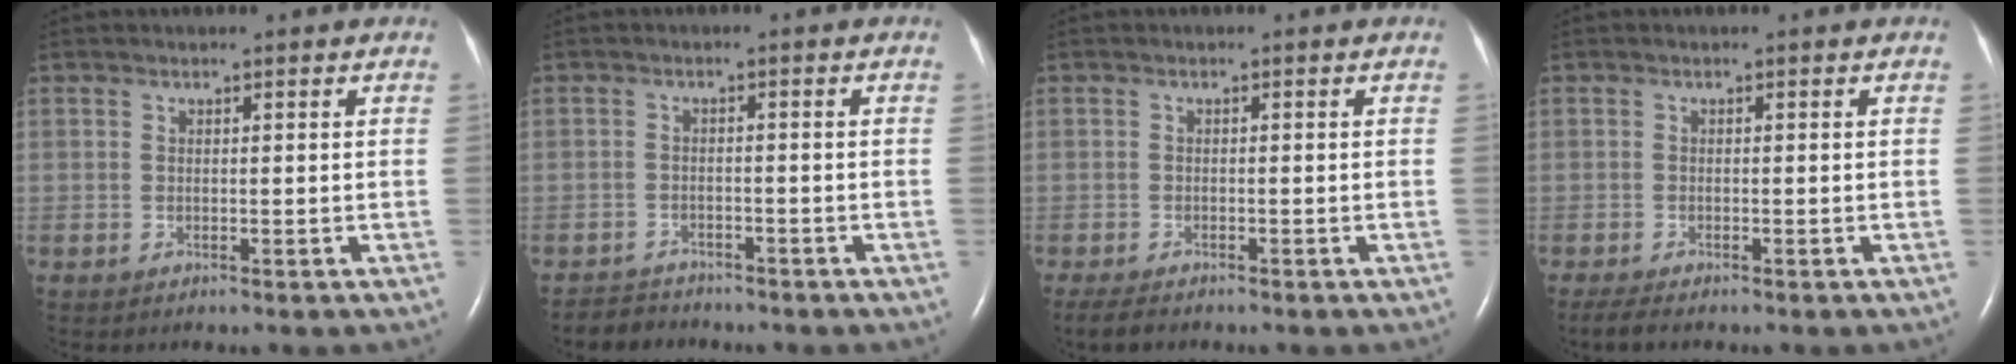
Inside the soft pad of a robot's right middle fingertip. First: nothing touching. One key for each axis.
{"total": 3.2, "fx": -3.0, "fy": 0.9, "fz": -0.6, "tx": 0.004, "ty": -0.007, "tz": -0.053}
{"total": 3.0, "fx": -2.4, "fy": 0.8, "fz": 1.5, "tx": -0.034, "ty": -0.010, "tz": -0.036}
{"total": 2.1, "fx": -1.7, "fy": 0.2, "fz": 1.2, "tx": -0.032, "ty": -0.010, "tz": -0.030}